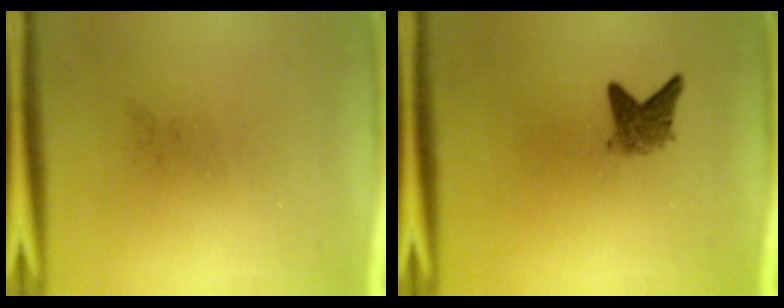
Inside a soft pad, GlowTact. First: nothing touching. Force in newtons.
{"total": 3.0}